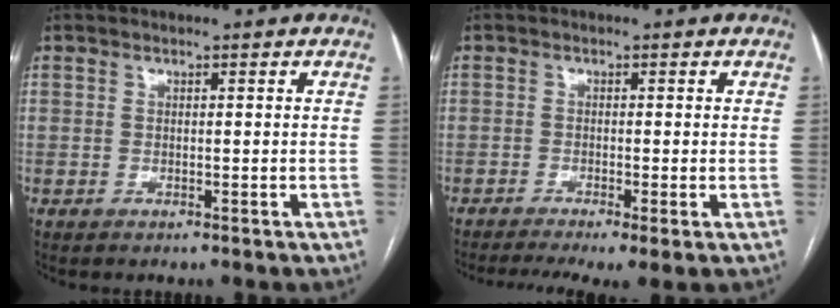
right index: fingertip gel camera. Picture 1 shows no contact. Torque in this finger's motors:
{"motor_torque": [1.02, -0.63, 0.08, 0.05]}